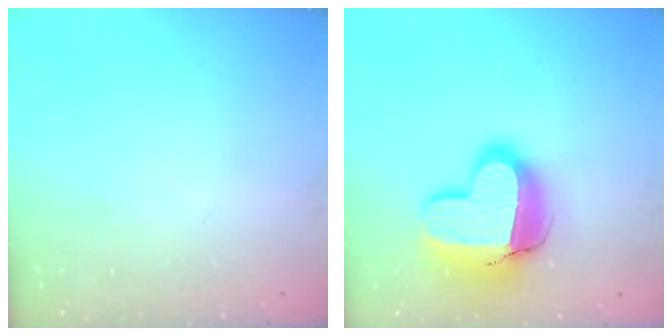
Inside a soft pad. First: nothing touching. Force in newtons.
{"total": 16.9, "press": 16.8, "slide": 1.4}